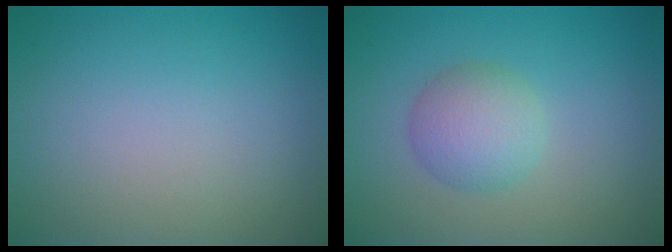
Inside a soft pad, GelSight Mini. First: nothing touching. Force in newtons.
{"total": 3.2, "press": 3.2, "slide": 0.1}